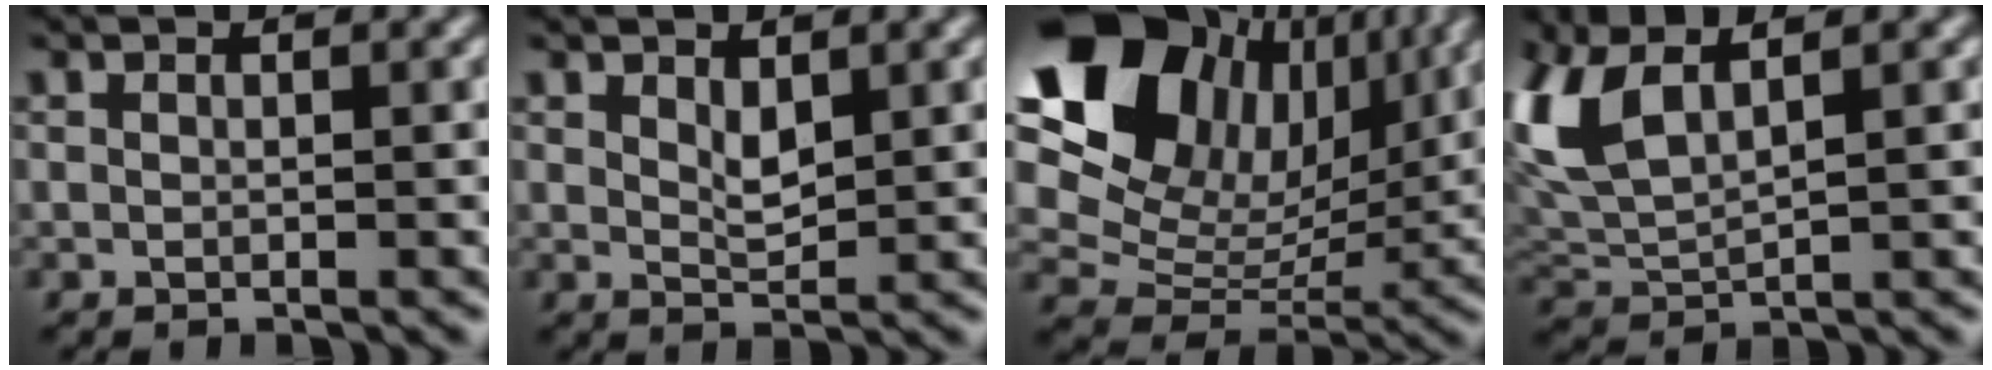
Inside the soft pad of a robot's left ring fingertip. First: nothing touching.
{"total": 1.4, "force": [0.5, 0.5, 1.2], "torque": [-0.033, -0.004, 0.020]}
{"total": 16.0, "force": [6.7, 11.5, 8.8], "torque": [-0.209, 0.051, 0.132]}
{"total": 6.1, "force": [2.3, 2.8, 4.9], "torque": [-0.141, 0.020, 0.049]}